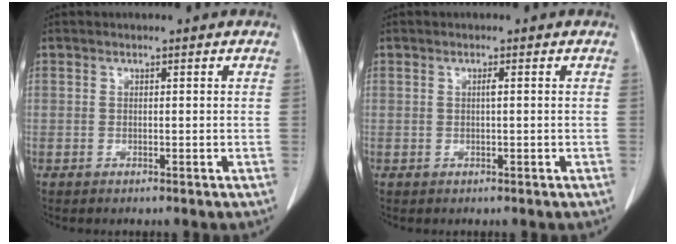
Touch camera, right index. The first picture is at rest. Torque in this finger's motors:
{"motor_torque": [0.07, -0.02, -0.01, 0.01]}